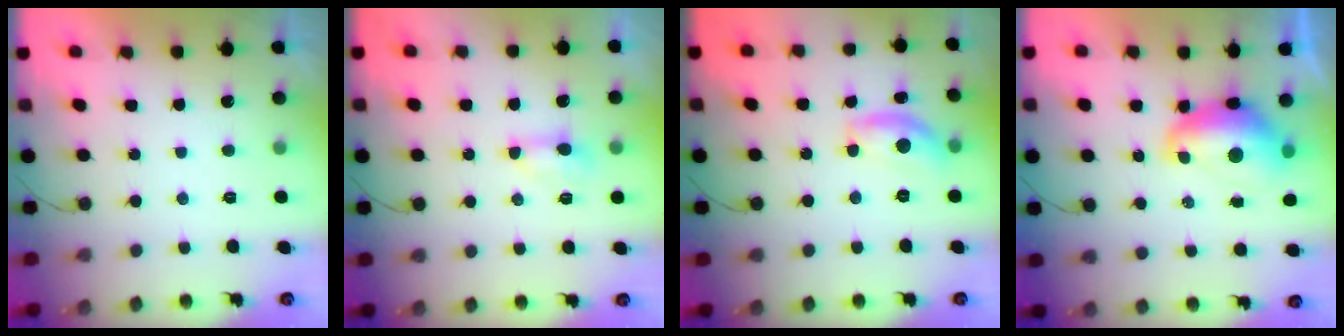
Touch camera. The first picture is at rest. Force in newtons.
{"total": 4.5, "press": 4.5, "slide": 0.8}
{"total": 10.5, "press": 10.5, "slide": 0.4}
{"total": 11.4, "press": 11.4, "slide": 1.1}